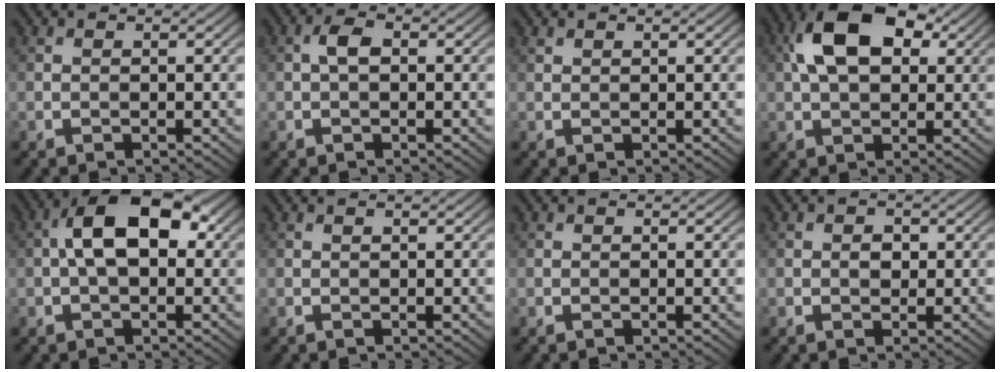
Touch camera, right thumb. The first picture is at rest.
{"total": 2.1, "force": [0.0, 1.1, 1.8], "torque": [-0.036, 0.010, -0.005]}
{"total": 0.6, "force": [0.5, 0.2, 0.1], "torque": [-0.005, 0.001, 0.013]}
{"total": 10.6, "force": [3.0, 6.2, 8.1], "torque": [-0.162, 0.022, 0.044]}
{"total": 9.1, "force": [0.9, 4.9, 7.6], "torque": [-0.130, 0.022, 0.003]}
{"total": 0.0}
{"total": 0.0}
{"total": 1.5, "force": [0.1, 1.2, 0.9], "torque": [-0.018, -0.002, -0.002]}